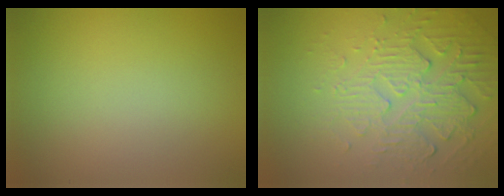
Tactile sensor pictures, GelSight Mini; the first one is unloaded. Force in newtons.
{"total": 5.7, "press": 3.7, "slide": 4.3}